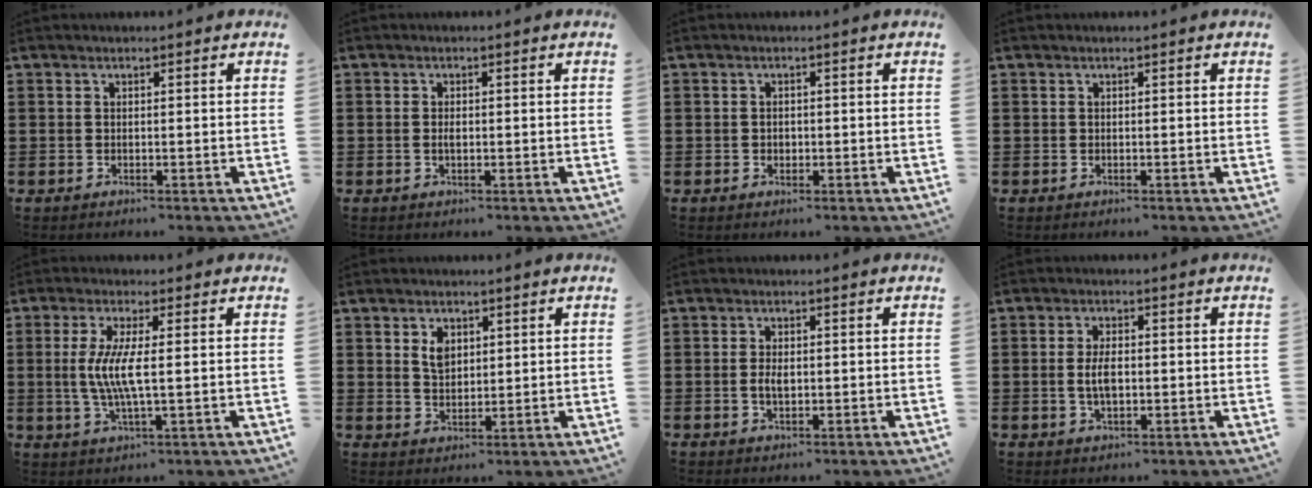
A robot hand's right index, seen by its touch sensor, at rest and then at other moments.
{"total": 1.3, "force": [-0.1, 0.6, 1.1], "torque": [-0.023, 0.002, -0.003]}
{"total": 1.0, "force": [-0.1, 0.9, 0.5], "torque": [-0.012, 0.006, -0.002]}
{"total": 0.0}
{"total": 6.0, "force": [0.1, 0.7, 6.0], "torque": [-0.131, -0.013, -0.007]}
{"total": 3.2, "force": [1.3, 2.1, 2.0], "torque": [-0.048, 0.007, 0.024]}
{"total": 2.5, "force": [-0.2, 1.2, 2.1], "torque": [-0.042, 0.002, -0.004]}
{"total": 4.2, "force": [-0.2, 2.0, 3.8], "torque": [-0.080, 0.002, -0.006]}